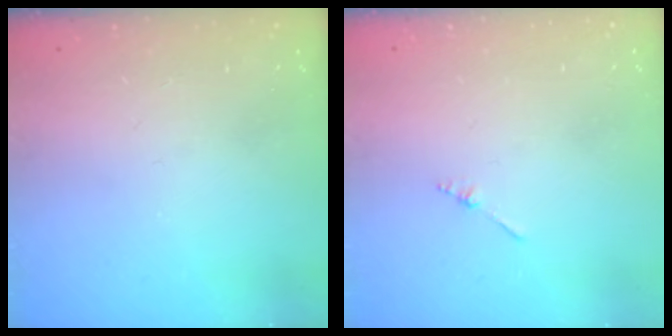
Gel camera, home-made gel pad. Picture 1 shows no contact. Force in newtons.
{"total": 1.3, "press": 1.3, "slide": 0.3}